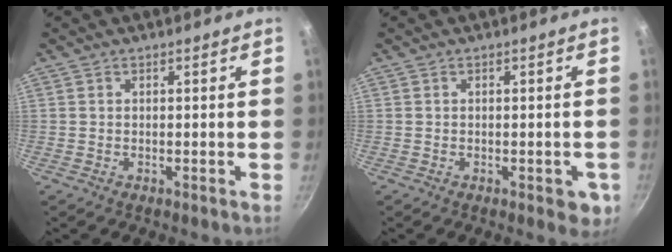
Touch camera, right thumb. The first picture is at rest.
{"total": 3.6, "force": [-1.5, 1.7, 2.9], "torque": [-0.017, 0.004, -0.014]}